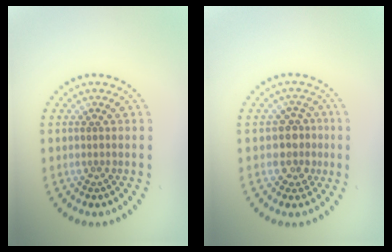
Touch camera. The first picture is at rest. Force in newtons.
{"total": 2.4, "press": 2.2, "slide": 1.1}